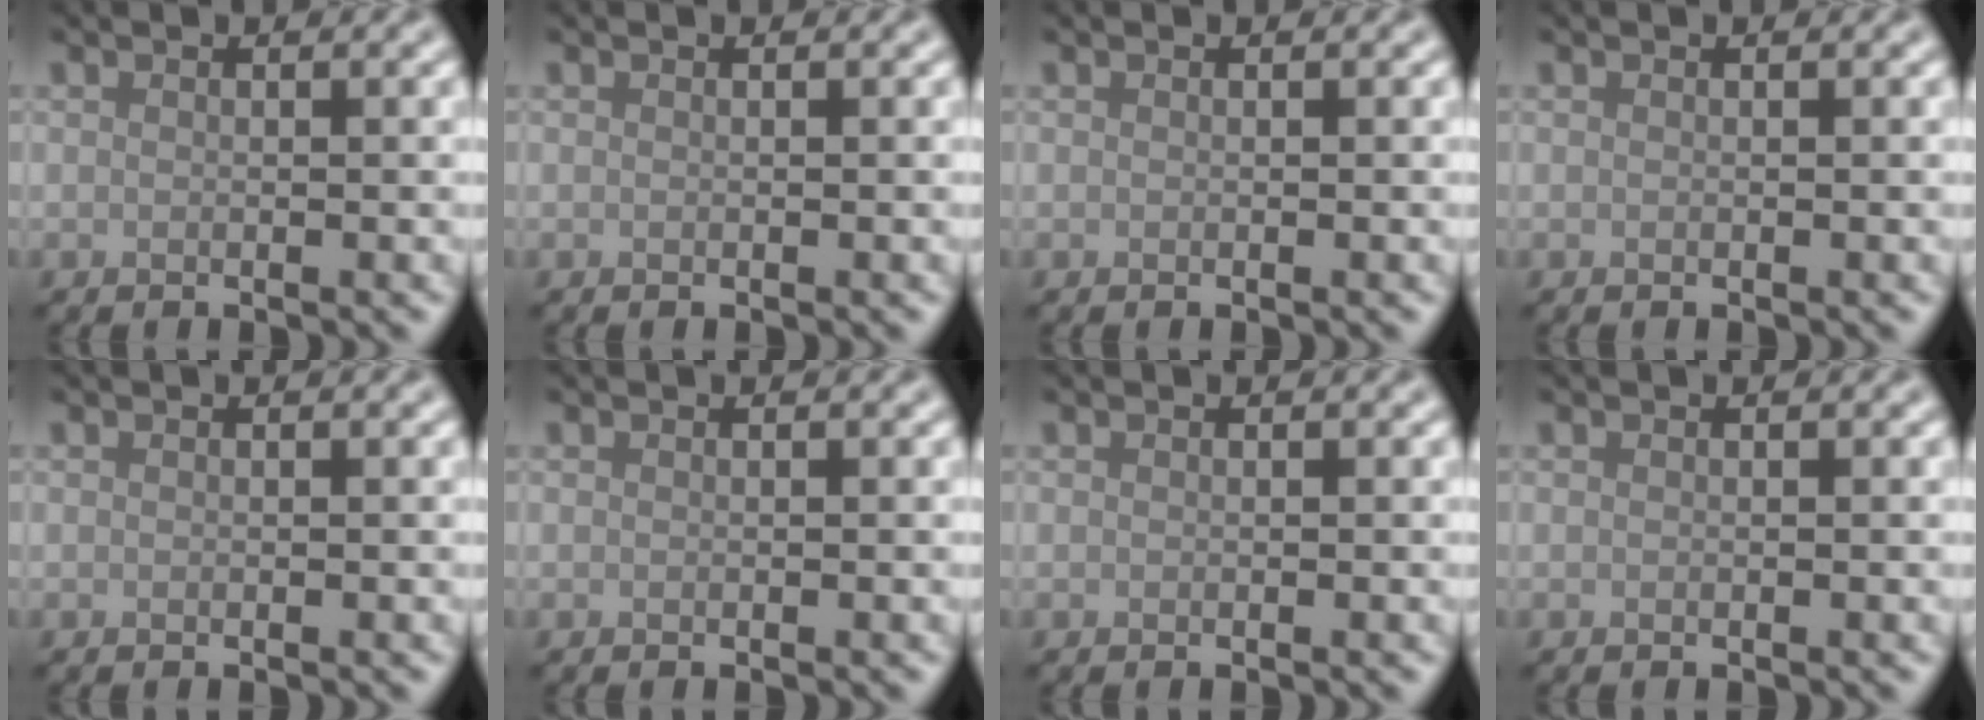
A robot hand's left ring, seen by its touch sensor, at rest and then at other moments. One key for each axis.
{"total": 0.0}
{"total": 0.0}
{"total": 0.0}
{"total": 0.0}
{"total": 0.0}
{"total": 0.0}
{"total": 0.0}